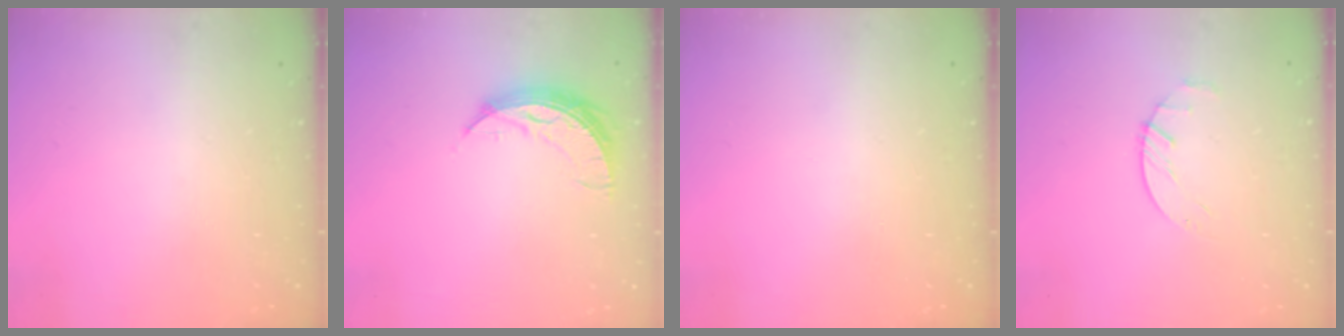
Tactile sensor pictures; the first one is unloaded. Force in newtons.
{"total": 8.1, "press": 8.0, "slide": 0.6}
{"total": 0.0}
{"total": 2.2, "press": 2.2, "slide": 0.4}